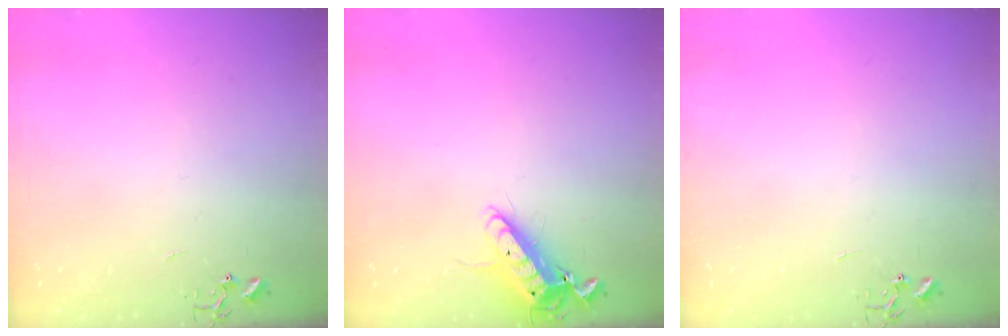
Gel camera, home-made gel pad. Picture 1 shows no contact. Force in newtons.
{"total": 12.3, "press": 12.2, "slide": 1.7}
{"total": 0.0}